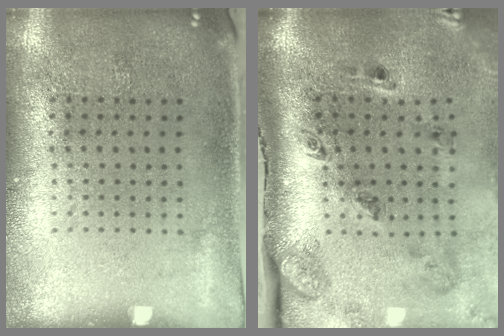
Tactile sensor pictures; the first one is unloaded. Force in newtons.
{"total": 3.2, "press": 2.1, "slide": 2.5}